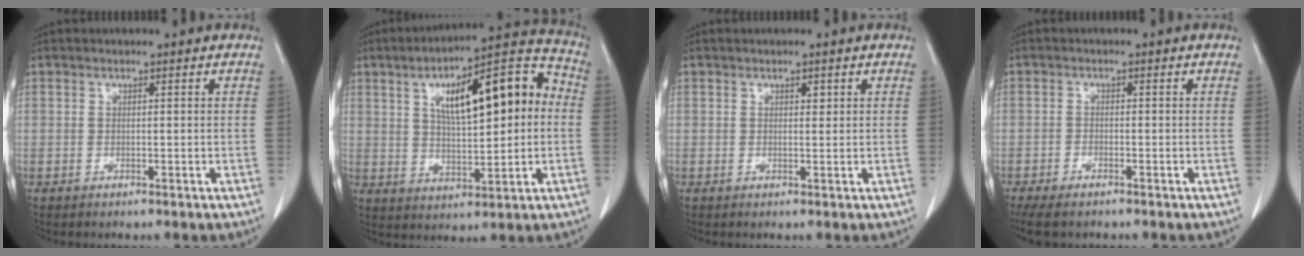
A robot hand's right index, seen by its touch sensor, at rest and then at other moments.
{"total": 16.9, "force": [3.0, 4.9, 15.9], "torque": [-0.236, 0.042, 0.049]}
{"total": 1.0, "force": [0.5, 0.5, 0.7], "torque": [-0.010, -0.002, 0.007]}
{"total": 5.8, "force": [-4.6, 1.6, 3.1], "torque": [-0.049, -0.010, -0.076]}